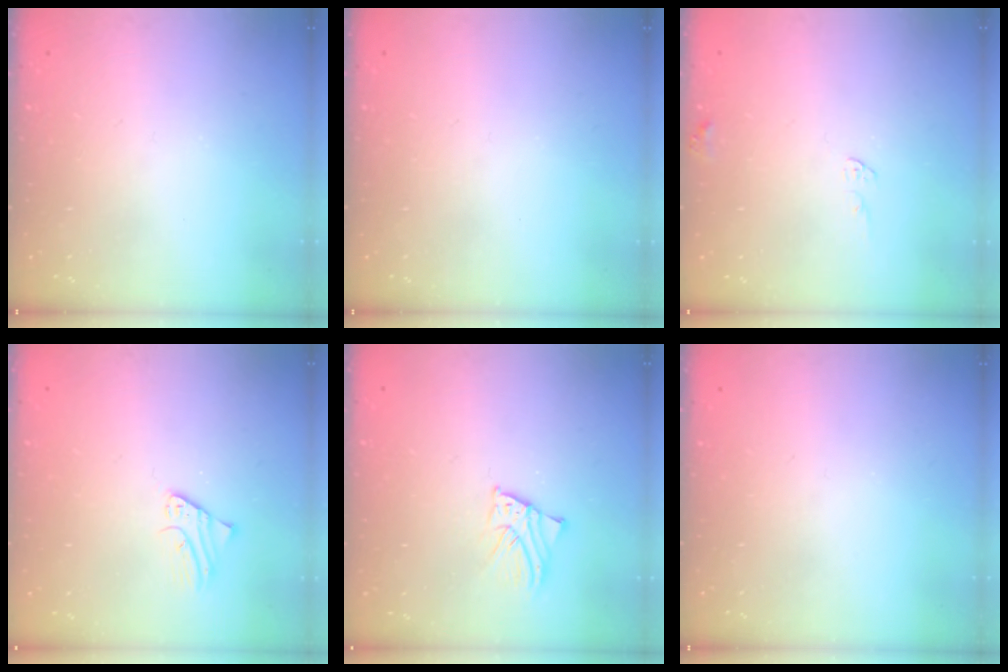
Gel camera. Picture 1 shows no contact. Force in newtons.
{"total": 0.0}
{"total": 5.3, "press": 5.3, "slide": 0.3}
{"total": 1.9, "press": 1.9, "slide": 0.1}
{"total": 2.3, "press": 2.3, "slide": 0.1}
{"total": 0.0}